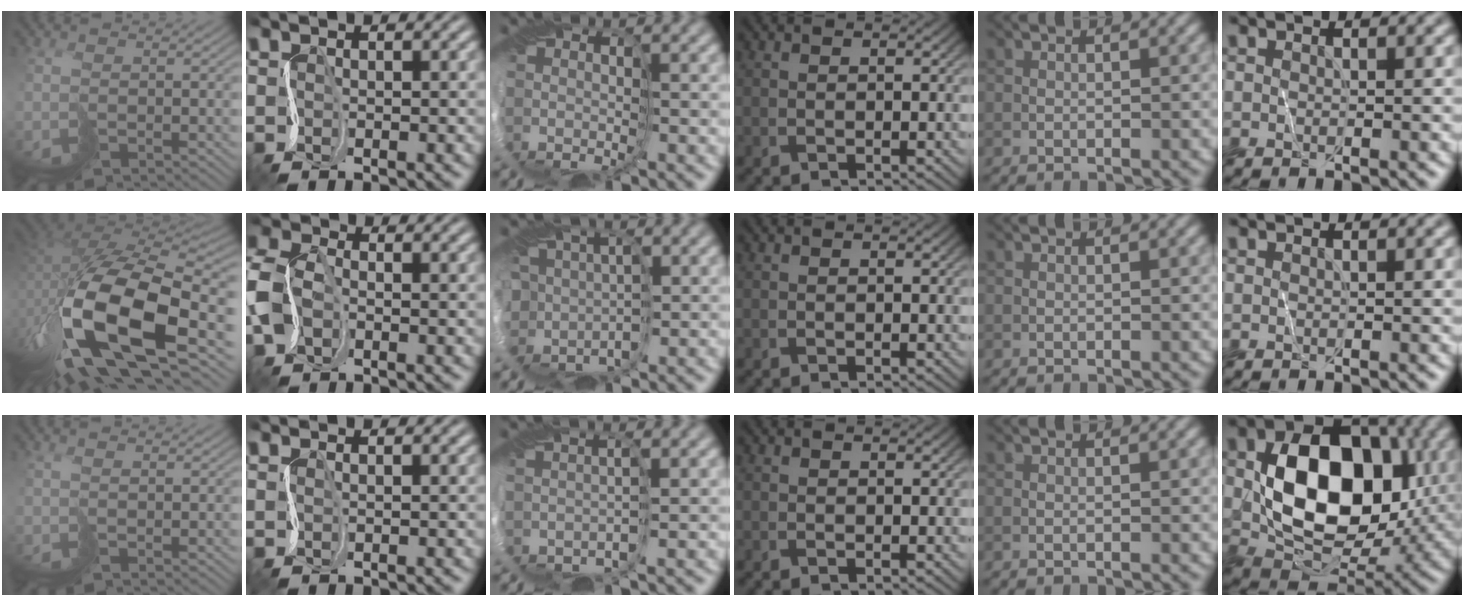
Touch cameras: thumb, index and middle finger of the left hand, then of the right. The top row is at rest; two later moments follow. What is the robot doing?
{"motion": "cut", "object": "bubble wrap"}